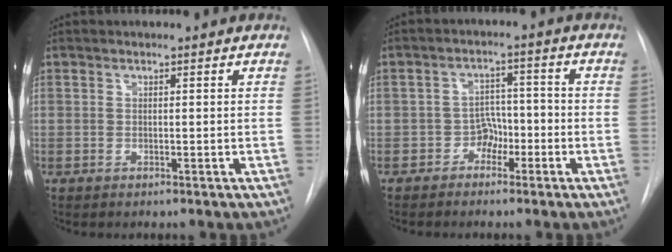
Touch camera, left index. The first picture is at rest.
{"total": 3.7, "force": [-2.2, 2.6, 1.3], "torque": [-0.012, 0.010, -0.041]}